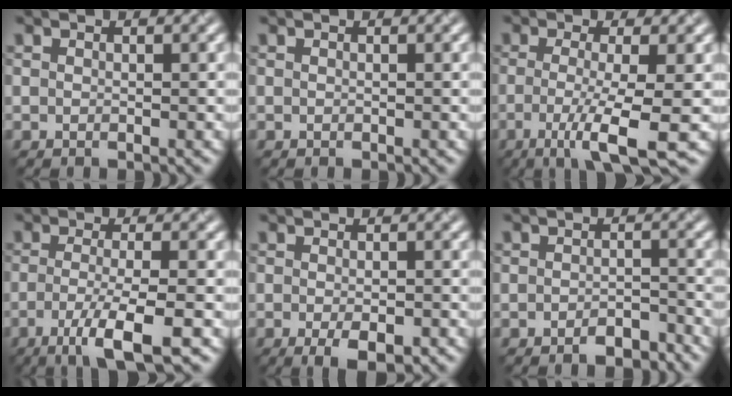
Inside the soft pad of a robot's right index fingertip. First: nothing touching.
{"total": 0.0}
{"total": 5.8, "force": [-2.0, 1.0, 5.3], "torque": [-0.095, -0.008, -0.030]}
{"total": 5.5, "force": [-3.0, 0.8, 4.6], "torque": [-0.082, 0.000, -0.049]}
{"total": 3.0, "force": [-1.9, 0.4, 2.3], "torque": [-0.044, -0.001, -0.014]}
{"total": 2.2, "force": [-2.1, 0.1, 0.6], "torque": [-0.012, 0.008, -0.025]}